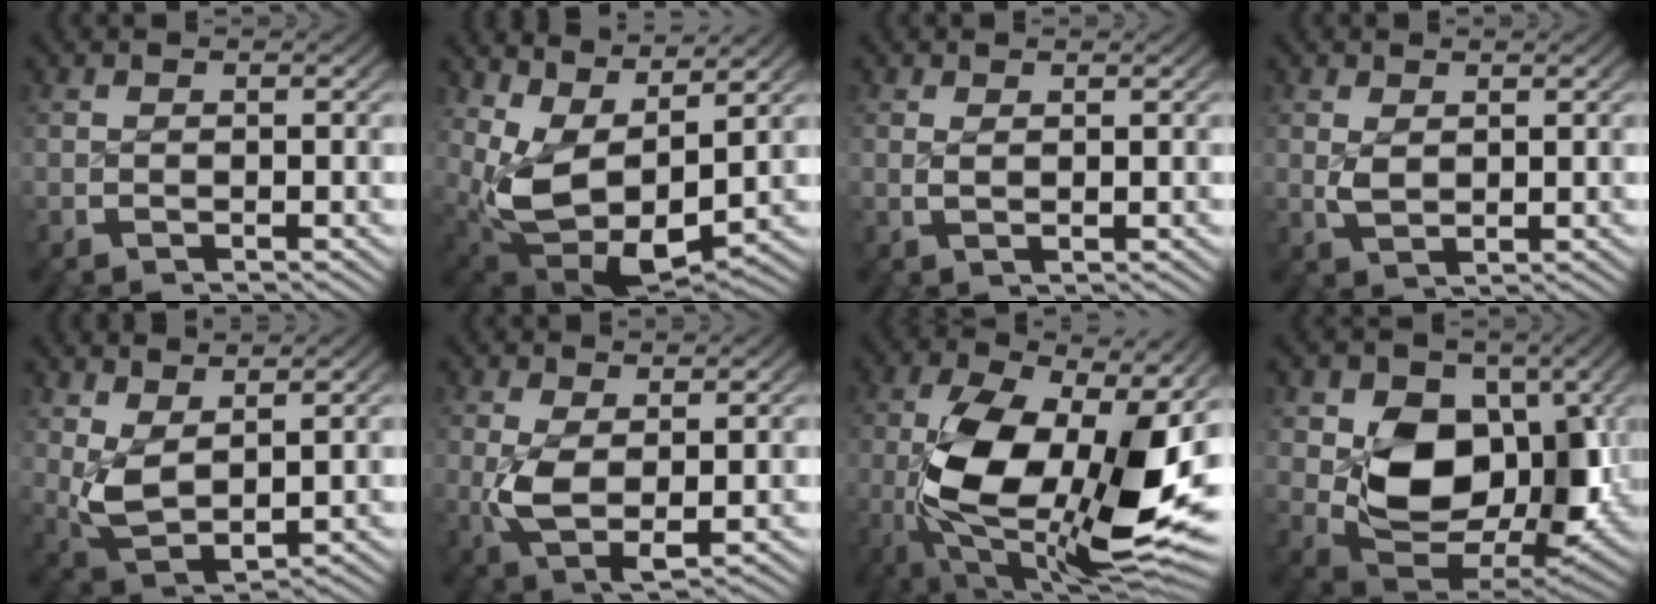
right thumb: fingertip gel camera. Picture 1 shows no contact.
{"total": 11.8, "force": [-0.2, 7.7, 8.9], "torque": [-0.204, -0.060, 0.023]}
{"total": 0.9, "force": [0.6, 0.1, 0.7], "torque": [-0.015, -0.008, 0.016]}
{"total": 1.9, "force": [0.8, 1.1, 1.4], "torque": [-0.033, -0.010, 0.024]}
{"total": 6.0, "force": [0.9, 4.1, 4.2], "torque": [-0.110, -0.030, 0.034]}
{"total": 5.1, "force": [0.1, 3.0, 4.1], "torque": [-0.108, -0.028, 0.016]}
{"total": 20.6, "force": [-1.8, 11.1, 17.3], "torque": [-0.346, -0.075, 0.011]}
{"total": 15.0, "force": [-0.1, 10.5, 10.6], "torque": [-0.215, -0.071, 0.023]}